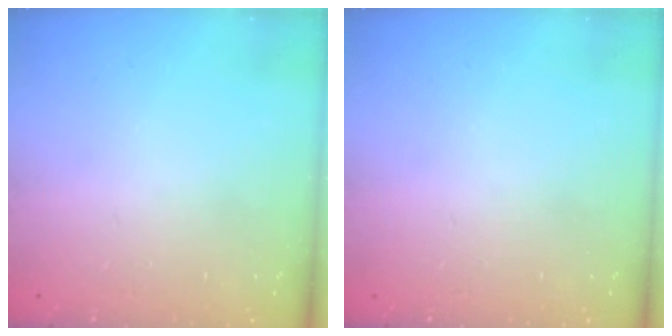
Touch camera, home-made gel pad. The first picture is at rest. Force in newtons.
{"total": 0.0}